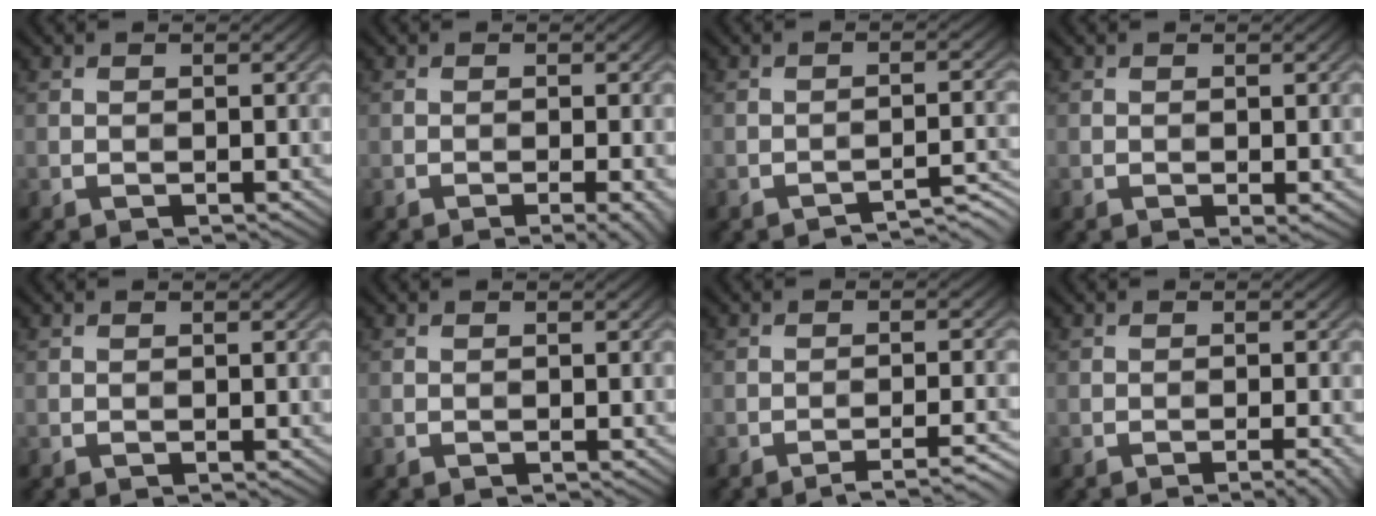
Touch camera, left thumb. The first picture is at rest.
{"total": 2.4, "force": [-1.1, 0.4, 2.1], "torque": [-0.028, 0.003, -0.020]}
{"total": 3.1, "force": [-2.8, 0.3, 1.5], "torque": [-0.016, 0.010, -0.042]}
{"total": 0.8, "force": [-0.2, 0.2, 0.7], "torque": [-0.013, -0.005, -0.004]}
{"total": 0.0}
{"total": 0.0}
{"total": 4.9, "force": [-3.6, 0.7, 3.2], "torque": [-0.044, 0.016, -0.061]}
{"total": 2.3, "force": [-1.2, 0.4, 1.9], "torque": [-0.022, 0.005, -0.020]}